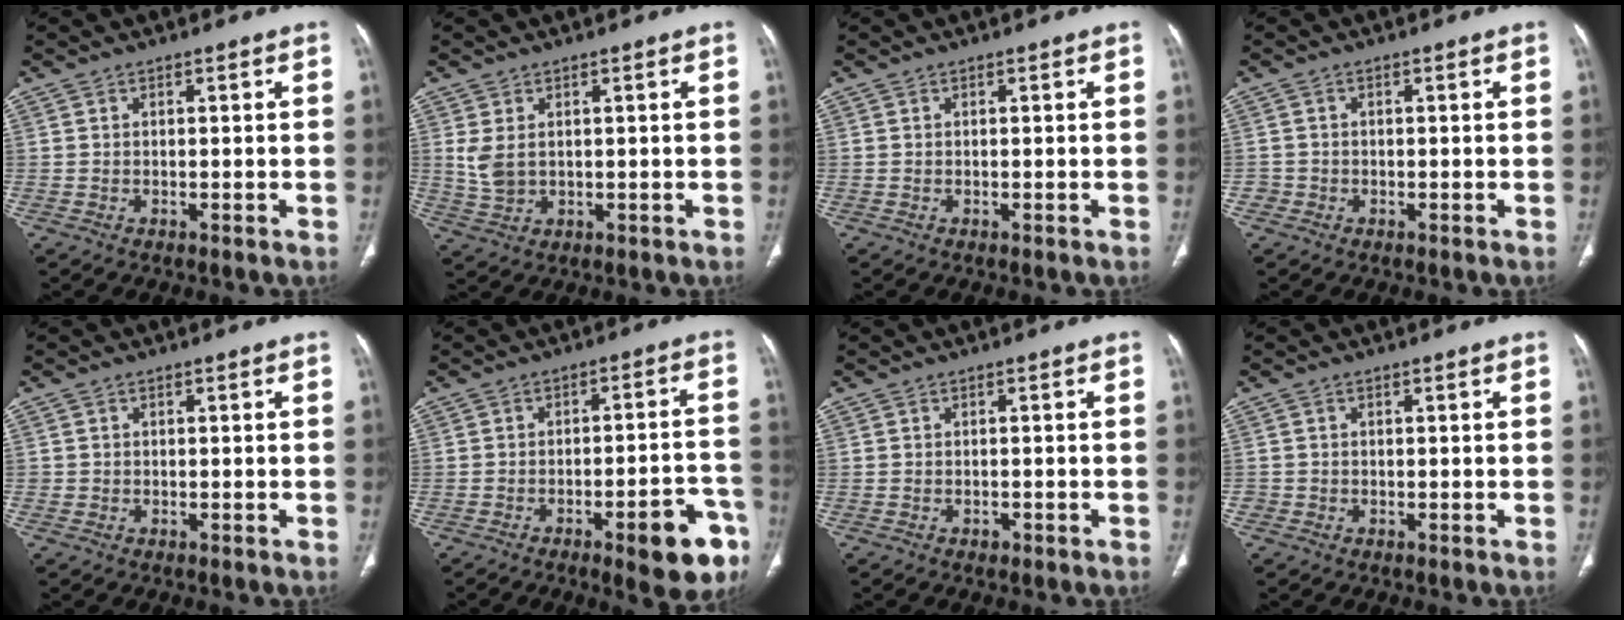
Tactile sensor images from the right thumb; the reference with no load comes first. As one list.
[{"total": 4.1, "force": [1.0, 2.6, 2.9], "torque": [-0.066, -0.004, 0.029]}, {"total": 0.0}, {"total": 1.3, "force": [-0.5, 1.2, -0.1], "torque": [0.011, 0.007, -0.014]}, {"total": 0.7, "force": [0.0, 0.7, 0.0], "torque": [0.006, 0.005, -0.001]}, {"total": 11.6, "force": [-6.2, 3.4, 9.1], "torque": [-0.099, 0.038, -0.077]}, {"total": 0.9, "force": [-0.6, 0.6, 0.4], "torque": [-0.006, 0.004, -0.008]}, {"total": 0.7, "force": [-0.2, 0.6, 0.0], "torque": [0.007, 0.006, -0.005]}]